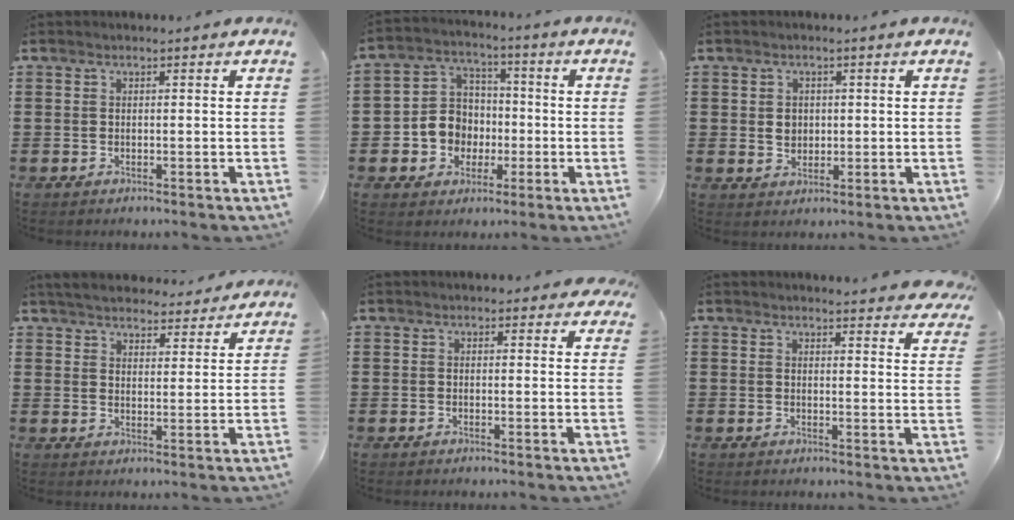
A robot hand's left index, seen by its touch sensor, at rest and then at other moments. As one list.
[{"total": 7.6, "force": [-1.4, 7.0, 2.4], "torque": [-0.078, 0.019, -0.025]}, {"total": 2.3, "force": [0.3, 2.0, 1.1], "torque": [-0.021, 0.005, 0.002]}, {"total": 4.8, "force": [4.7, 0.7, 0.9], "torque": [-0.036, -0.017, 0.084]}, {"total": 1.4, "force": [1.1, 0.7, 0.5], "torque": [-0.006, 0.004, 0.018]}, {"total": 3.5, "force": [3.4, -0.1, 0.6], "torque": [-0.015, -0.014, 0.063]}]